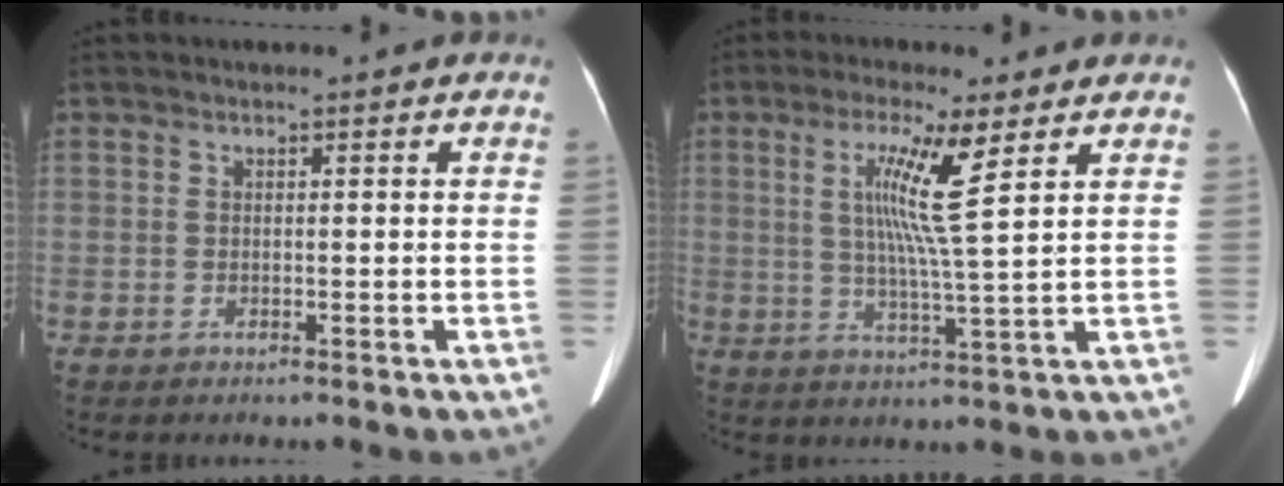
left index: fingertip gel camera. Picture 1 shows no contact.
{"total": 7.9, "force": [2.5, -1.1, 7.4], "torque": [-0.134, -0.012, 0.050]}